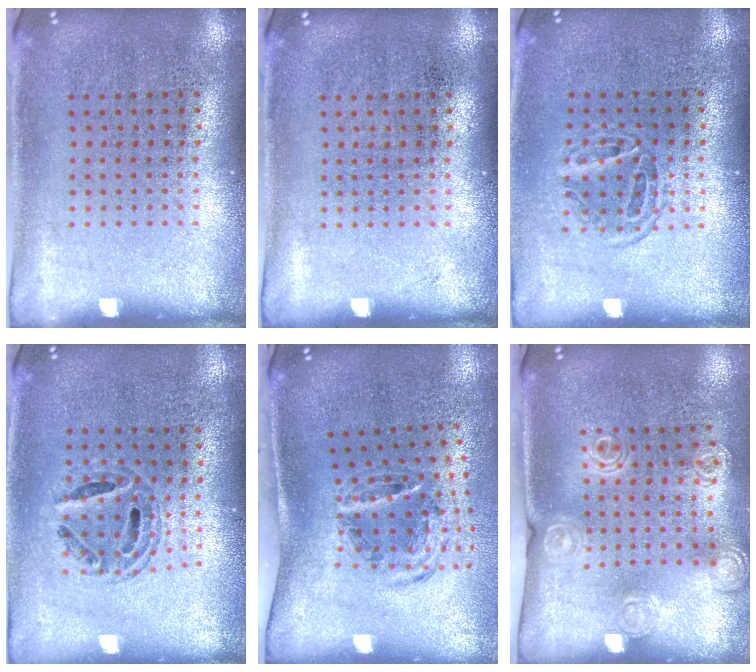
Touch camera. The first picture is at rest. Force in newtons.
{"total": 0.0}
{"total": 1.2, "press": 1.0, "slide": 0.5}
{"total": 0.8, "press": 0.7, "slide": 0.2}
{"total": 1.2, "press": 1.0, "slide": 0.6}
{"total": 1.4, "press": 1.4, "slide": 0.4}